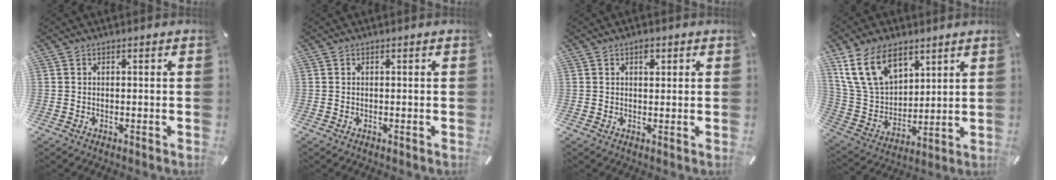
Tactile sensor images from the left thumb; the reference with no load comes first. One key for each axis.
{"total": 0.0}
{"total": 2.2, "fx": 1.0, "fy": 1.3, "fz": 1.5, "tx": -0.015, "ty": -0.003, "tz": 0.014}
{"total": 15.6, "fx": 9.0, "fy": 9.9, "fz": 8.0, "tx": -0.192, "ty": -0.030, "tz": 0.172}